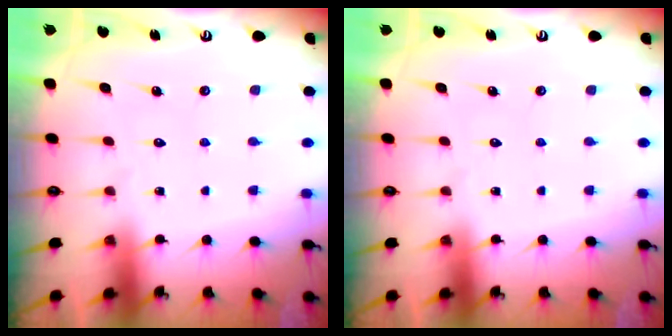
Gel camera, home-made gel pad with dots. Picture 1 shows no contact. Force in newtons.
{"total": 0.0}